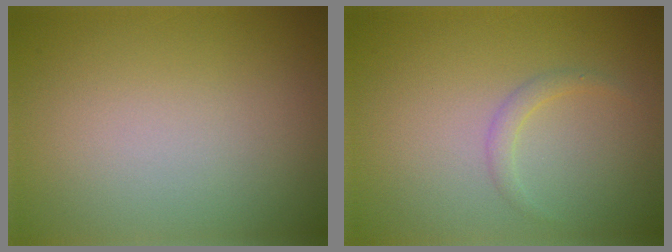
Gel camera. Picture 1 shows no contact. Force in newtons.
{"total": 1.1, "press": 1.1, "slide": 0.1}